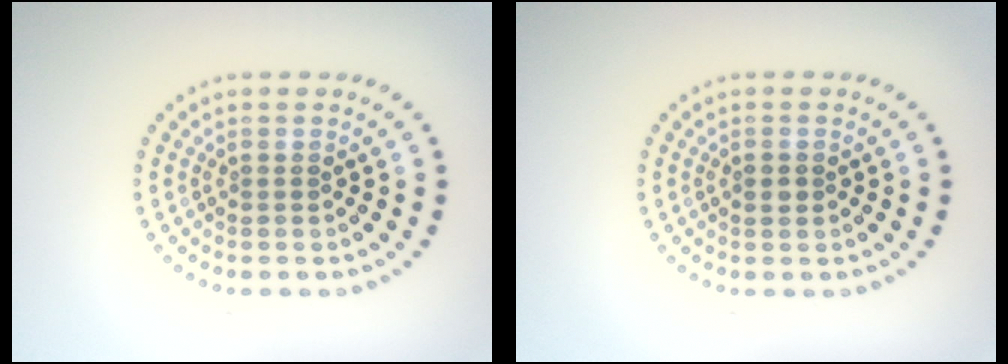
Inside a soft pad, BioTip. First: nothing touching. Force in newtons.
{"total": 1.2, "press": 1.2, "slide": 0.0}